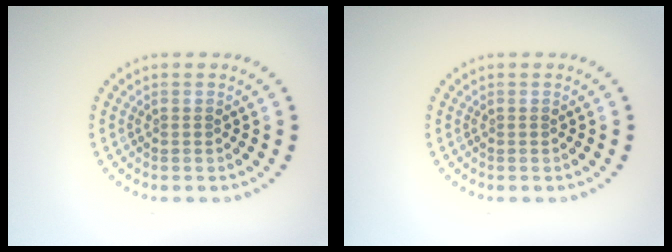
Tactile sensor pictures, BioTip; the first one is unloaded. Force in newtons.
{"total": 0.0}